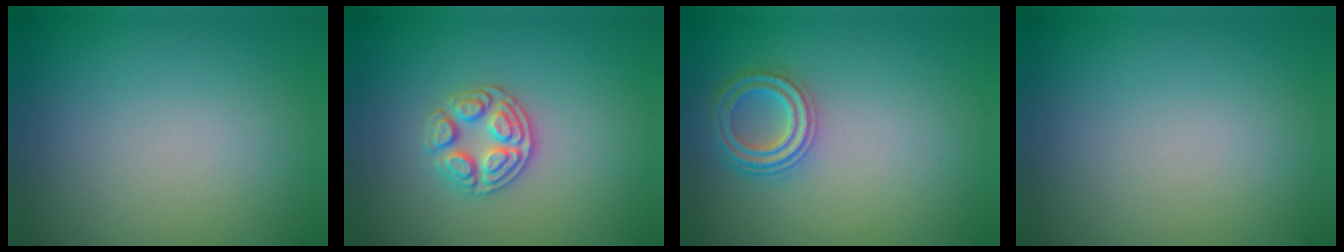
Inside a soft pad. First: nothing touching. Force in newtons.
{"total": 3.0, "press": 2.8, "slide": 1.1}
{"total": 3.5, "press": 2.9, "slide": 2.0}
{"total": 0.0}